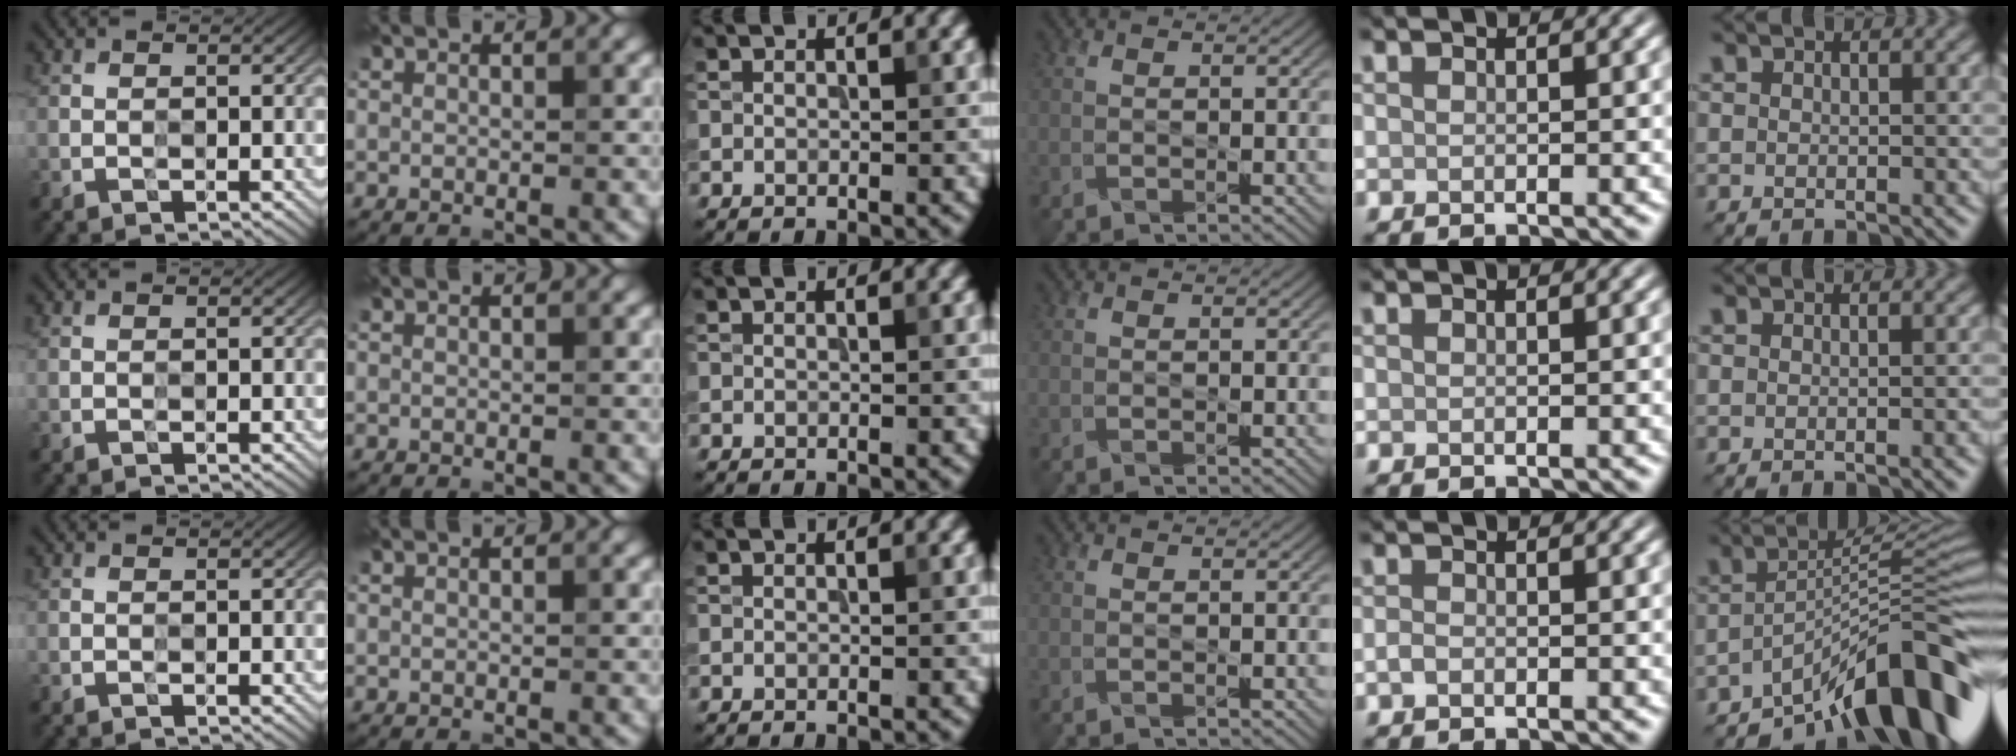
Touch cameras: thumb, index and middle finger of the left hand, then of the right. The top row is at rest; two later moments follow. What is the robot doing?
{"motion": "press", "object": "grip strengthener"}